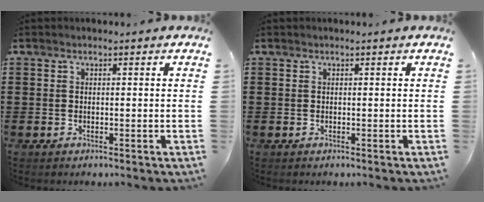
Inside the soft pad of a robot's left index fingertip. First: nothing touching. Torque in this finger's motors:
{"motor_torque": [2.05, 0.08, -0.05, 0.00]}